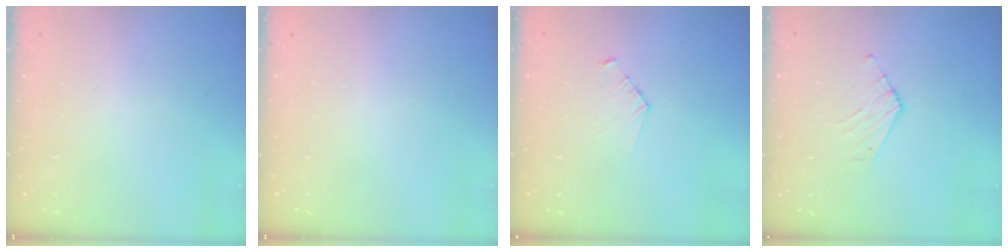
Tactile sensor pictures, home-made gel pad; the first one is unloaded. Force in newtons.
{"total": 0.0}
{"total": 3.2, "press": 3.2, "slide": 0.3}
{"total": 4.0, "press": 4.0, "slide": 0.4}